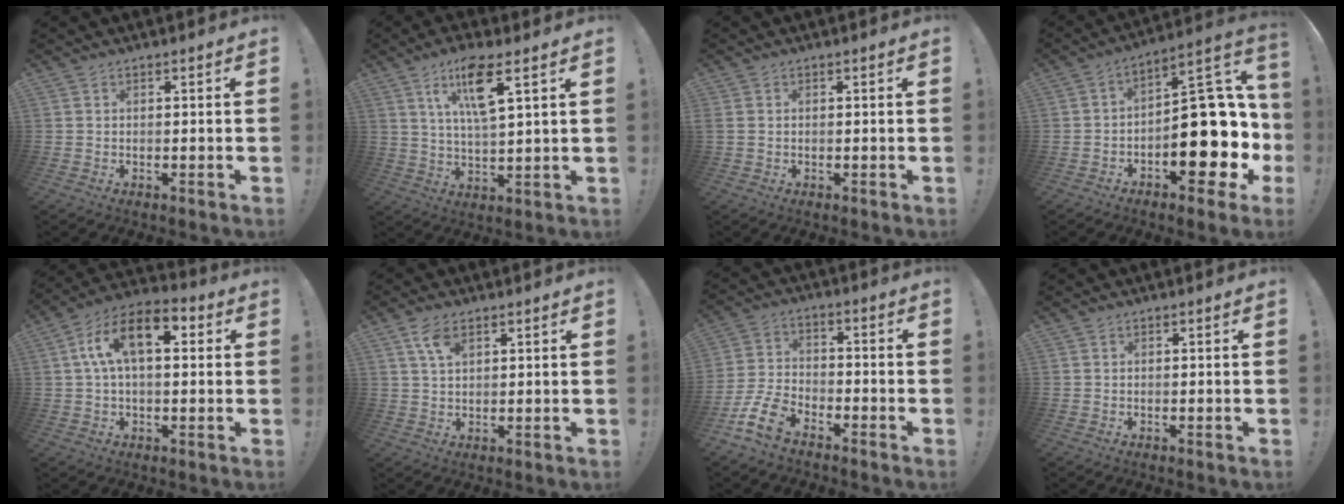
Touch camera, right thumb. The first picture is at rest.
{"total": 12.1, "force": [6.5, 2.9, 9.8], "torque": [-0.165, -0.015, 0.105]}
{"total": 0.8, "force": [-0.2, 0.5, 0.5], "torque": [-0.012, 0.003, -0.002]}
{"total": 21.0, "force": [-5.0, 10.9, 17.2], "torque": [-0.191, 0.032, -0.065]}
{"total": 13.6, "force": [3.4, 6.7, 11.3], "torque": [-0.208, 0.010, 0.058]}
{"total": 5.2, "force": [2.8, 2.4, 3.7], "torque": [-0.062, -0.010, 0.051]}
{"total": 10.4, "force": [-7.3, 5.3, 5.2], "torque": [-0.115, 0.035, -0.136]}
{"total": 0.0}